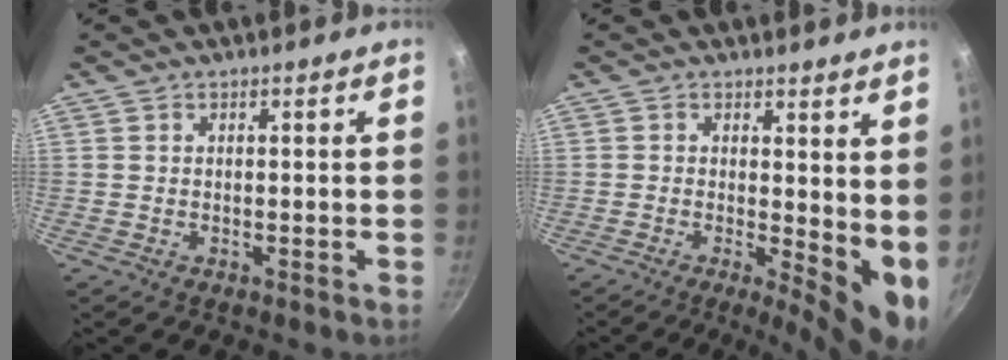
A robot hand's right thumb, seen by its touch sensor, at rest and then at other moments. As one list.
[{"total": 8.7, "force": [0.4, 3.6, 7.9], "torque": [-0.091, -0.017, 0.009]}]